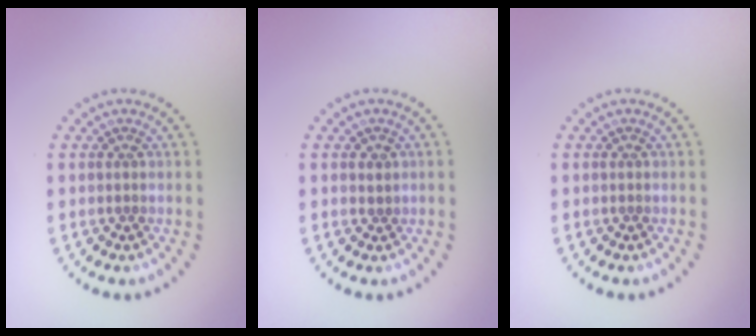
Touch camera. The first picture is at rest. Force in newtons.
{"total": 0.6, "press": 0.3, "slide": 0.5}
{"total": 0.0}